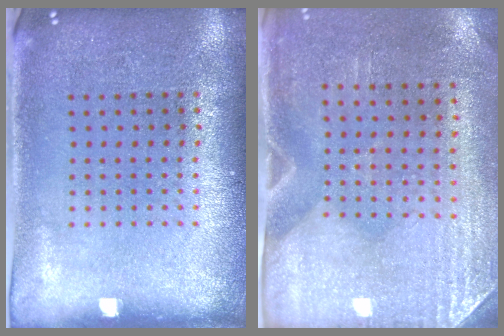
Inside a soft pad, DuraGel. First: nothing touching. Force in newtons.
{"total": 2.9, "press": 2.5, "slide": 1.5}